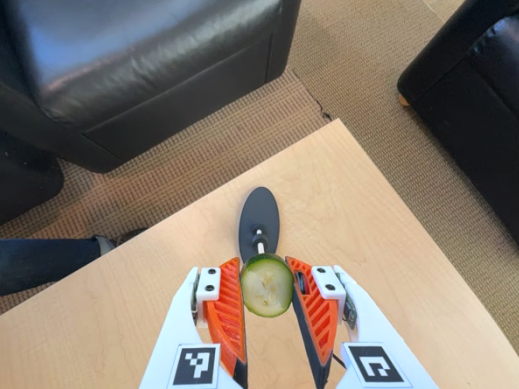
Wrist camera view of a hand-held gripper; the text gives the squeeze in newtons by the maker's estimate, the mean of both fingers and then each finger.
{"total": 9.4, "left": 9.4, "right": 9.4}